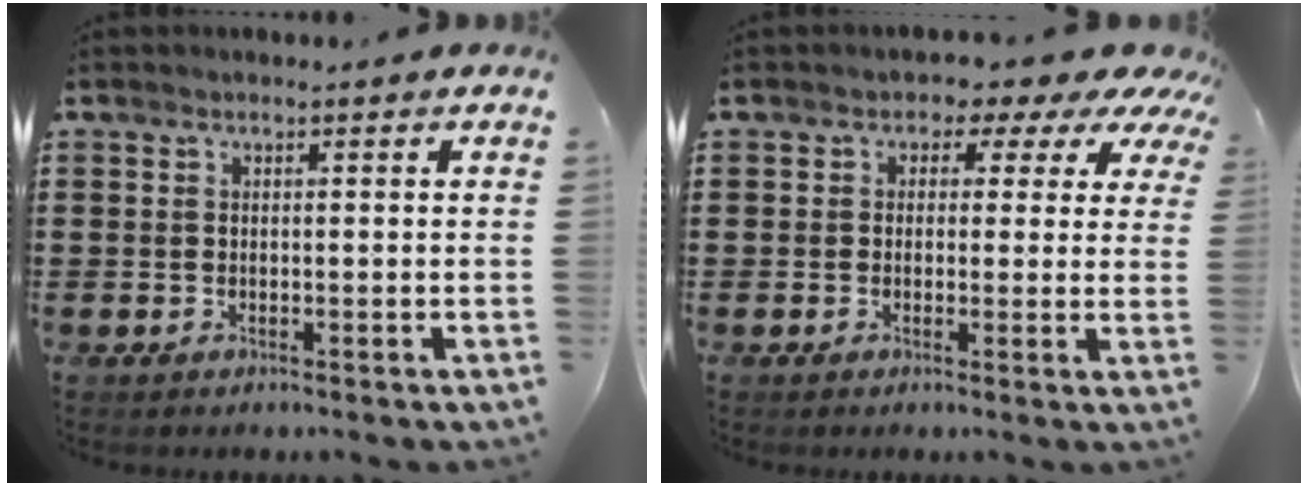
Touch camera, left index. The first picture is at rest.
{"total": 2.4, "force": [0.6, 2.2, 1.0], "torque": [-0.027, -0.005, -0.001]}